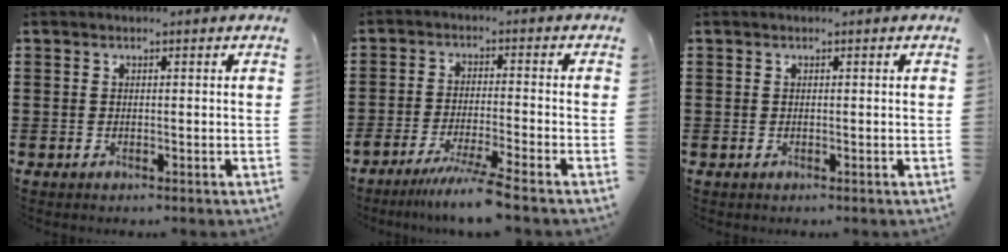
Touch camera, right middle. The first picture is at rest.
{"total": 5.5, "force": [-4.7, -0.7, 2.8], "torque": [-0.047, -0.018, -0.086]}
{"total": 0.0}